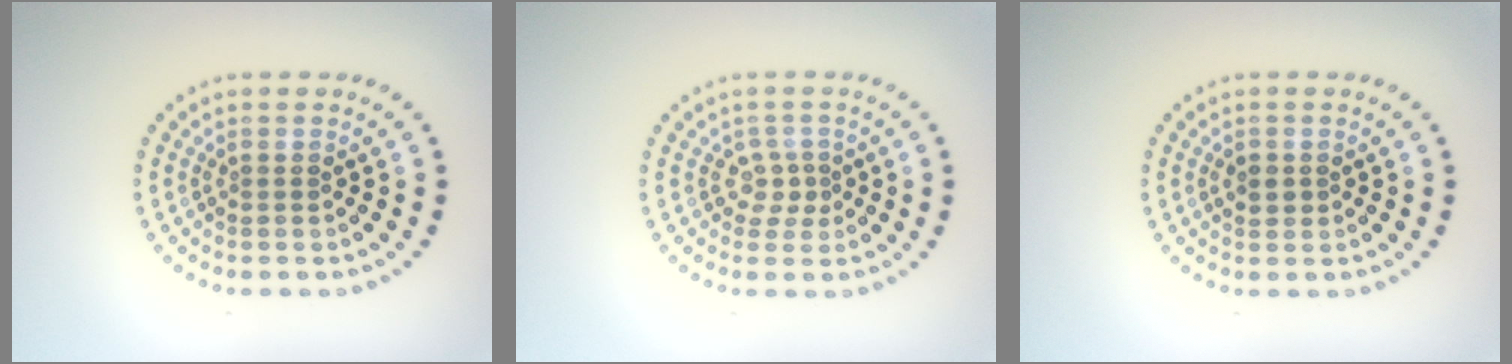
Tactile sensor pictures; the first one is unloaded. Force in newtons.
{"total": 1.8, "press": 1.4, "slide": 1.2}
{"total": 1.2, "press": 1.2, "slide": 0.3}